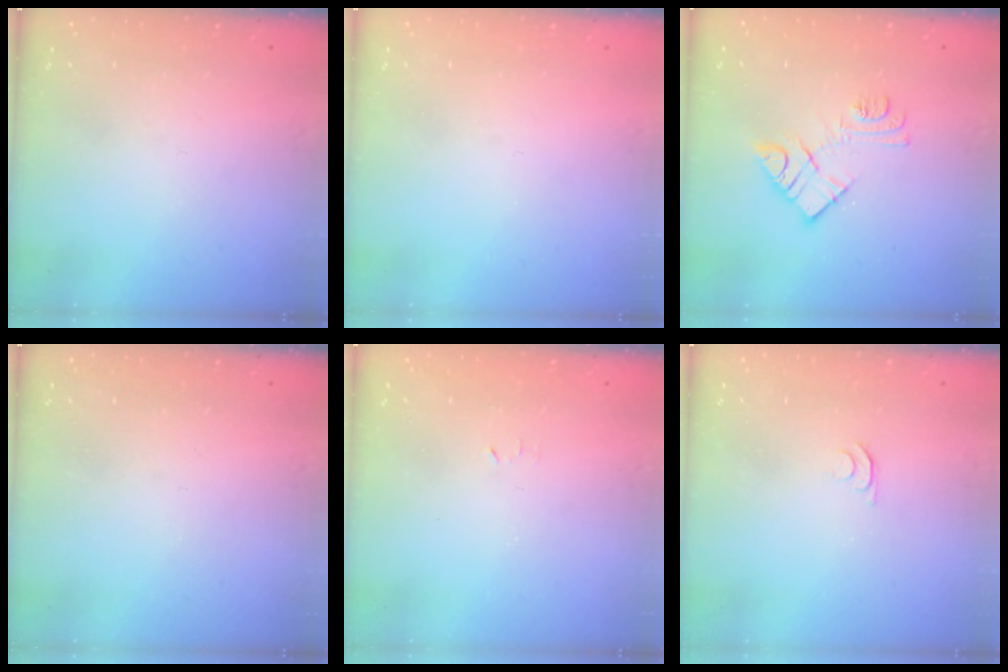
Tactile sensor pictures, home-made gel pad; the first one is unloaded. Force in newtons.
{"total": 0.0}
{"total": 11.0, "press": 11.0, "slide": 0.6}
{"total": 0.0}
{"total": 2.4, "press": 2.4, "slide": 0.4}
{"total": 4.3, "press": 4.3, "slide": 0.7}